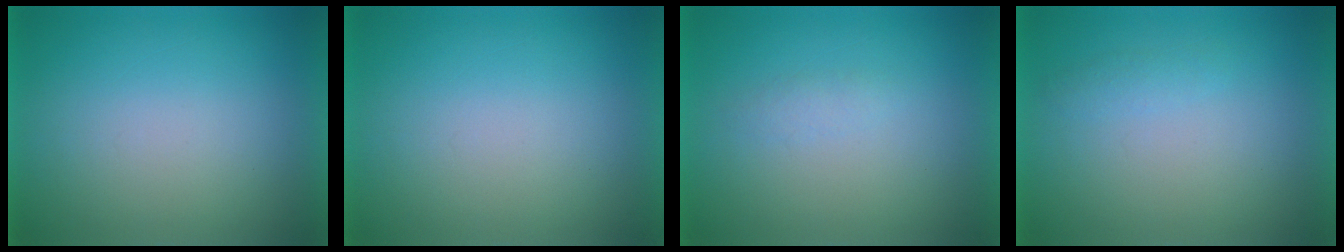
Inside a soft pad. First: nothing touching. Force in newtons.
{"total": 0.0}
{"total": 1.5}
{"total": 1.3}